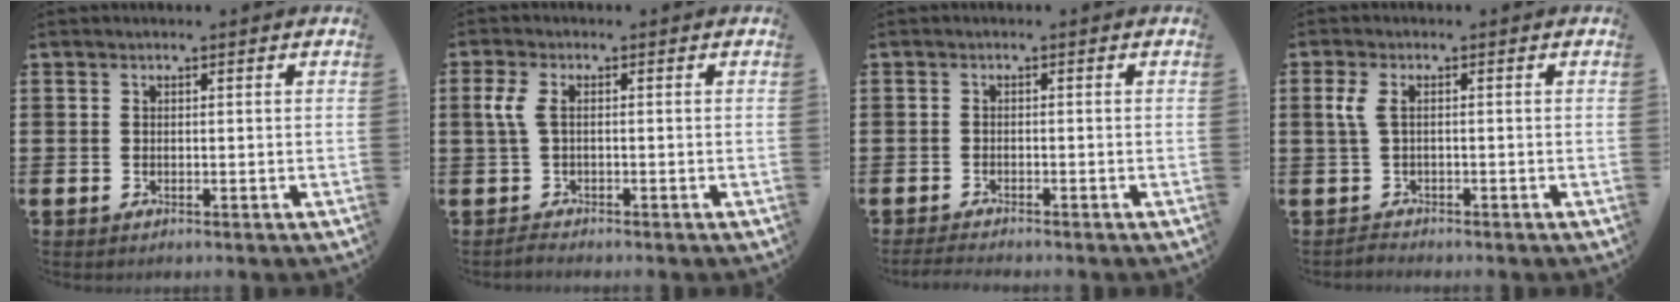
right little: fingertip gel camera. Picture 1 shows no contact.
{"total": 2.9, "force": [-0.4, 1.2, 2.6], "torque": [-0.060, 0.005, -0.010]}
{"total": 1.0, "force": [-1.0, 0.0, 0.2], "torque": [-0.008, 0.001, -0.019]}
{"total": 2.2, "force": [-0.3, 1.1, 1.9], "torque": [-0.042, 0.006, -0.008]}